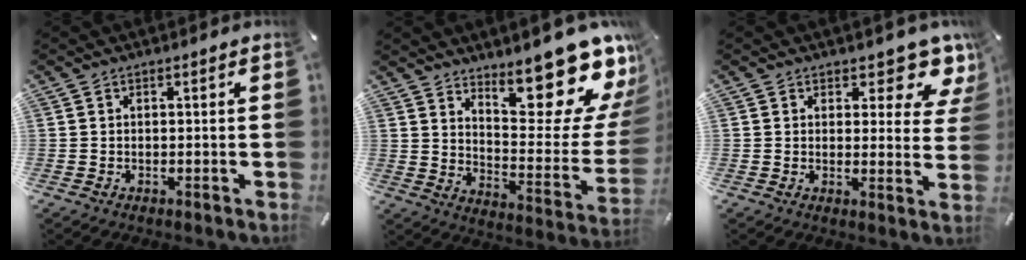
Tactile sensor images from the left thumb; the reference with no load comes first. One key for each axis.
{"total": 20.9, "fx": 15.9, "fy": 7.1, "fz": 11.6, "tx": -0.115, "ty": -0.147, "tz": 0.261}
{"total": 8.0, "fx": 6.2, "fy": 3.6, "fz": 3.6, "tx": -0.019, "ty": -0.057, "tz": 0.101}